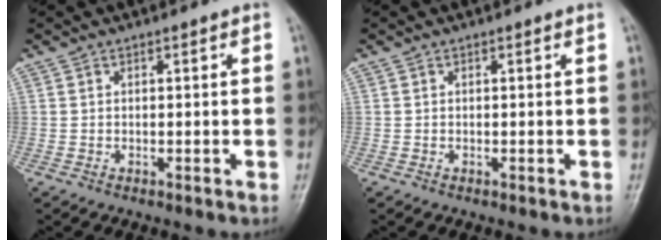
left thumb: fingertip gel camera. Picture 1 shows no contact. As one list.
[{"total": 0.0}]